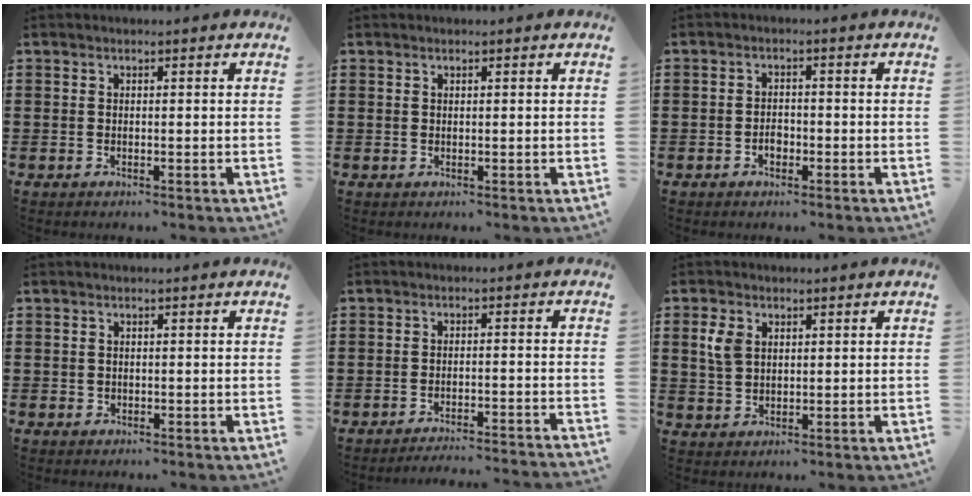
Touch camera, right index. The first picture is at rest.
{"total": 0.0}
{"total": 2.1, "force": [-1.0, 1.4, 1.2], "torque": [-0.025, 0.003, -0.020]}
{"total": 0.6, "force": [0.1, 0.6, 0.1], "torque": [-0.004, 0.004, 0.000]}
{"total": 2.8, "force": [-2.7, -0.3, 0.5], "torque": [-0.011, -0.002, -0.056]}
{"total": 4.0, "force": [1.4, 2.8, 2.5], "torque": [-0.065, 0.009, 0.022]}